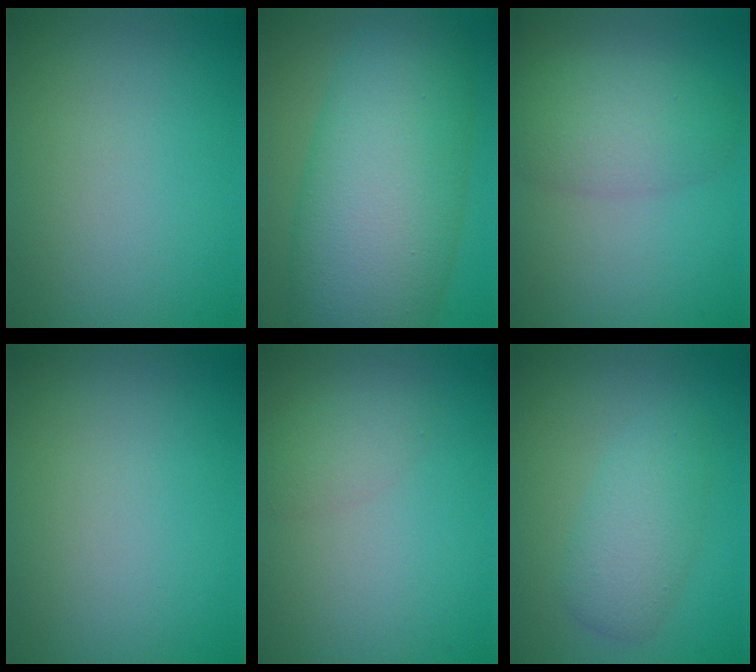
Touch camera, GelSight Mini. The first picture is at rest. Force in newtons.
{"total": 13.0, "press": 13.0, "slide": 0.1}
{"total": 4.6, "press": 4.6, "slide": 0.2}
{"total": 0.0}
{"total": 1.7, "press": 1.7, "slide": 0.0}
{"total": 3.4, "press": 3.4, "slide": 0.2}